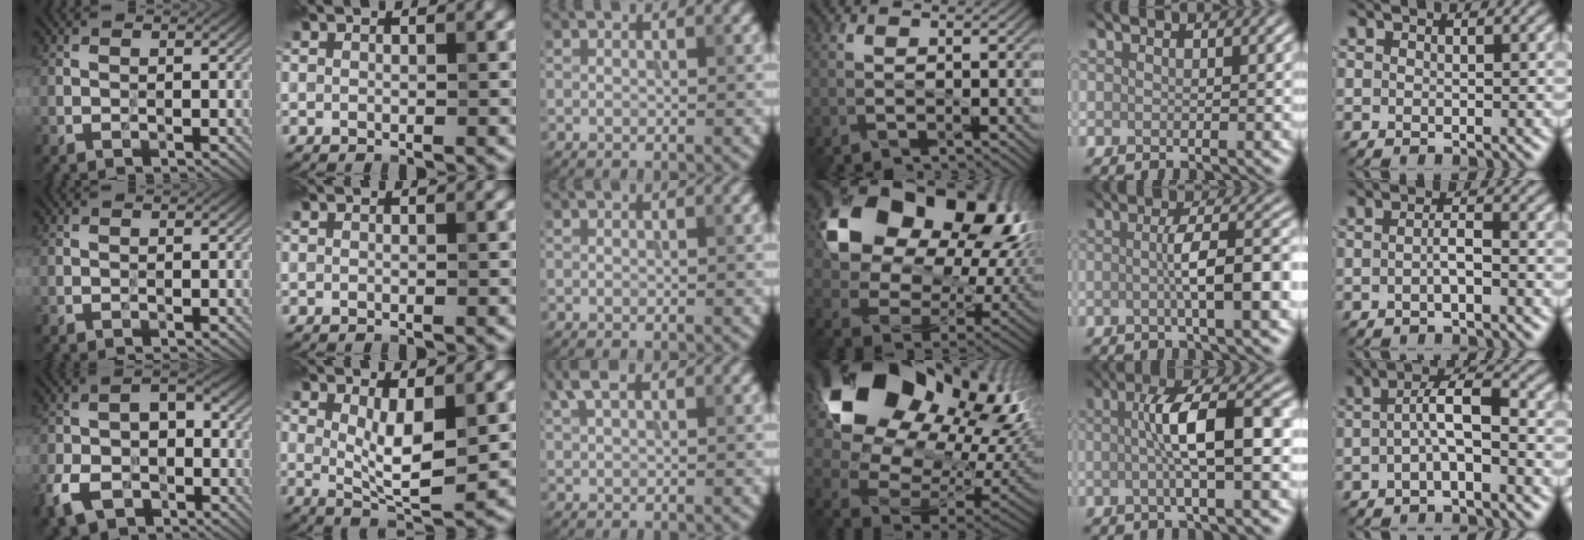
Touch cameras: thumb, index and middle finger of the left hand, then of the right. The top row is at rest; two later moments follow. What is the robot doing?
{"motion": "wipe", "object": "glasses"}